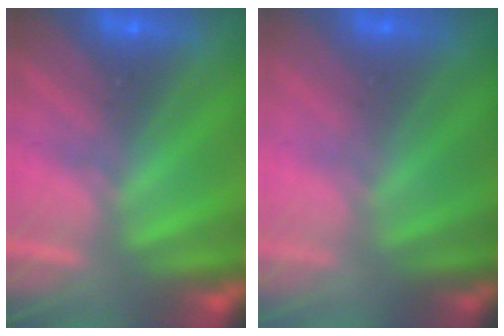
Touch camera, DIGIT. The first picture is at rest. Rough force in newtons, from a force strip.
{"total": 2.9}